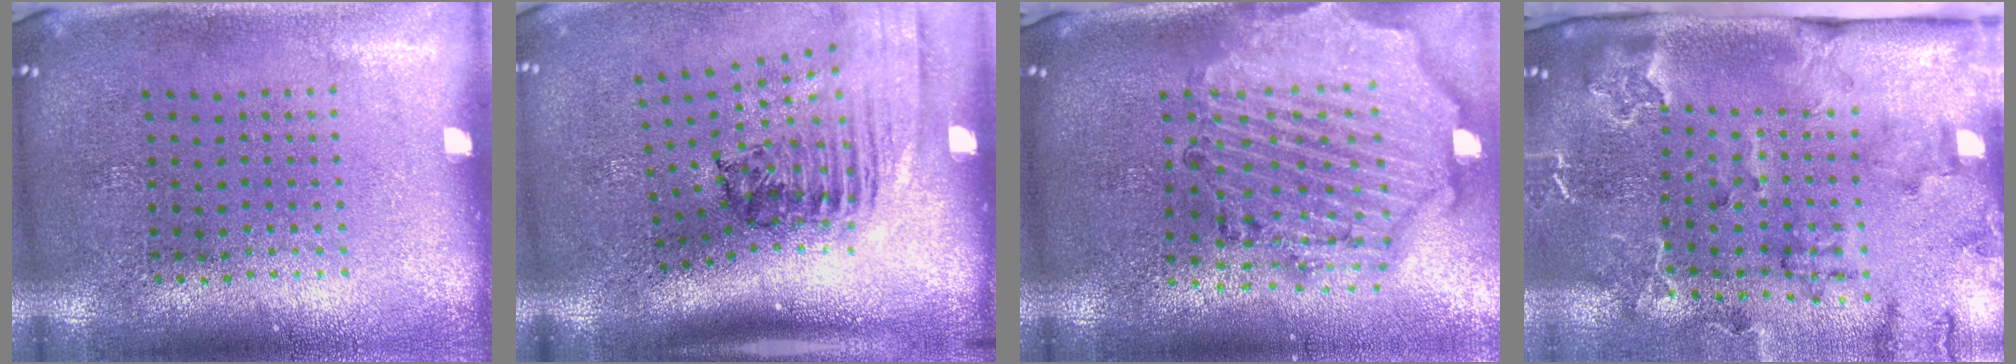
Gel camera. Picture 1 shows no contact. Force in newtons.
{"total": 2.4, "press": 1.6, "slide": 1.7}
{"total": 2.7, "press": 2.4, "slide": 1.1}
{"total": 2.5, "press": 2.4, "slide": 0.6}